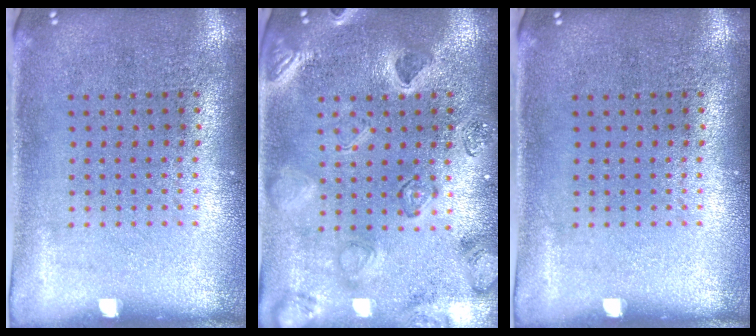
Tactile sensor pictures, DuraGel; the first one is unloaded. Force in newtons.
{"total": 2.4, "press": 2.3, "slide": 0.7}
{"total": 0.0}